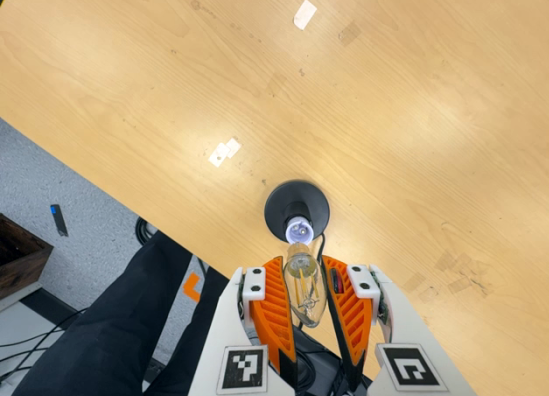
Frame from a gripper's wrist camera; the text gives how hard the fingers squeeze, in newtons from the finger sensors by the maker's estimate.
{"total": 14.8, "left": 17.0, "right": 12.5}